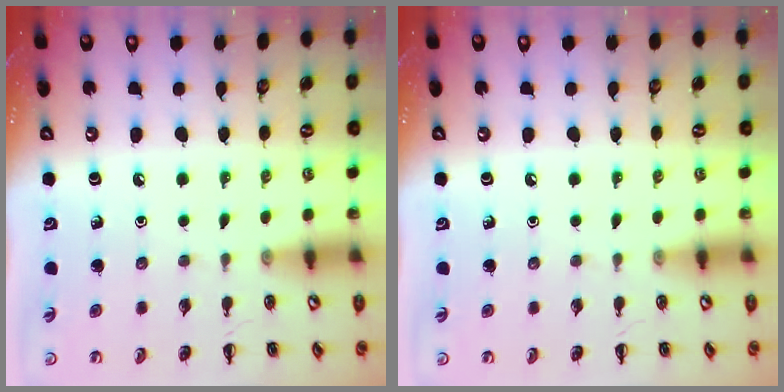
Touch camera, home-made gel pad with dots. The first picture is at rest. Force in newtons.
{"total": 0.0}